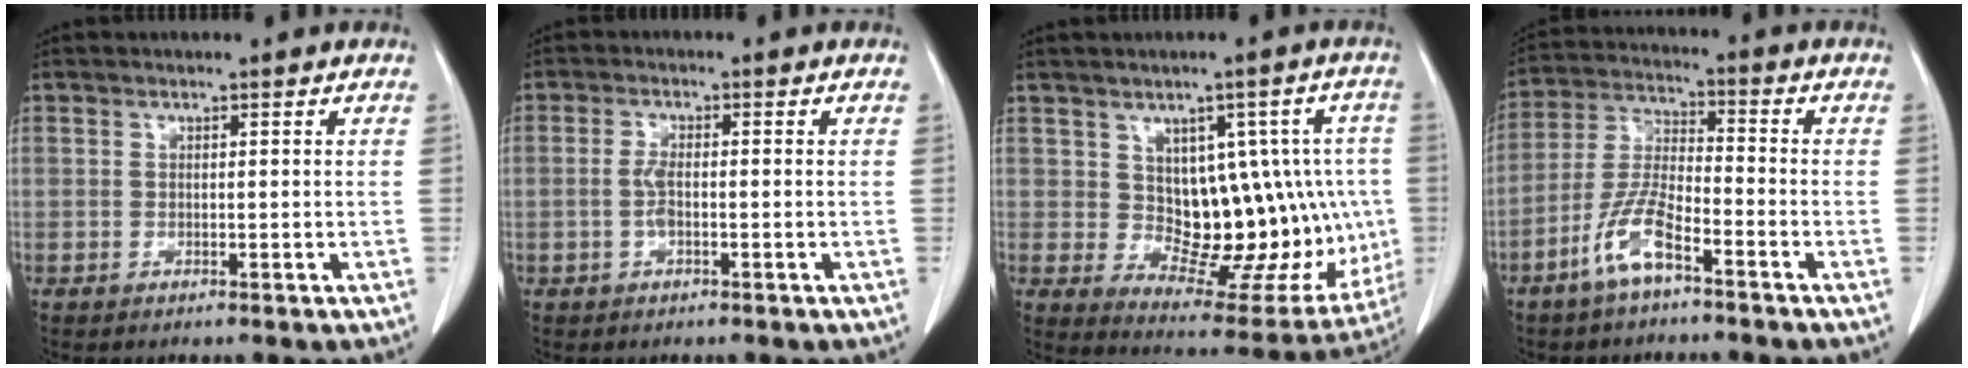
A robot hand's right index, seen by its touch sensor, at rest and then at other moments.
{"total": 2.5, "force": [-0.5, 0.8, 2.3], "torque": [-0.054, 0.001, -0.010]}
{"total": 15.8, "force": [0.7, 8.7, 13.1], "torque": [-0.147, 0.022, 0.036]}
{"total": 8.2, "force": [-4.9, 1.8, 6.4], "torque": [-0.140, -0.001, -0.098]}